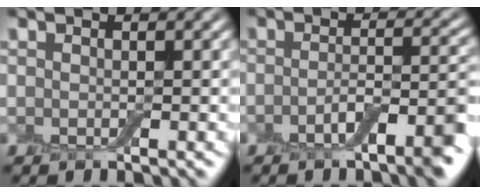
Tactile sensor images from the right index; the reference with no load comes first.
{"total": 4.9, "force": [-2.8, 1.2, 3.8], "torque": [-0.057, 0.002, -0.044]}